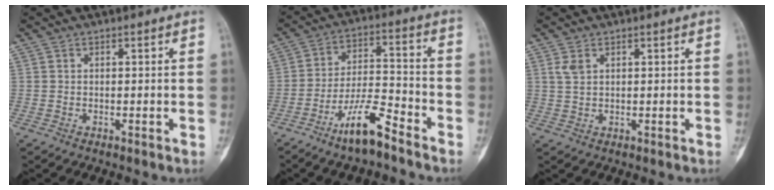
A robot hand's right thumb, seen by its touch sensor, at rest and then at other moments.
{"total": 10.3, "force": [-7.3, 2.3, 6.9], "torque": [-0.125, 0.055, -0.136]}
{"total": 2.3, "force": [1.1, 1.3, 1.6], "torque": [-0.034, 0.003, 0.029]}